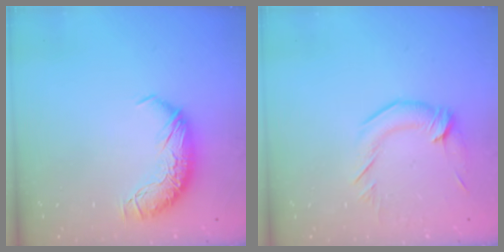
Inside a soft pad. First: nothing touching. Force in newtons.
{"total": 0.9, "press": 0.7, "slide": 0.6}